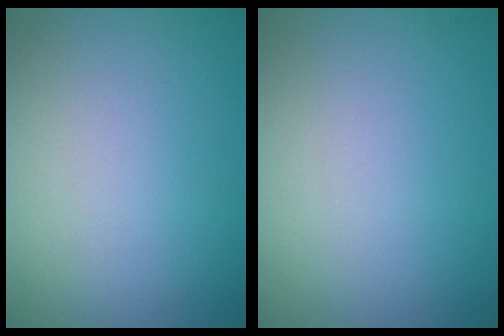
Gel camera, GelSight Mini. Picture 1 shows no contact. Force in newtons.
{"total": 0.0}